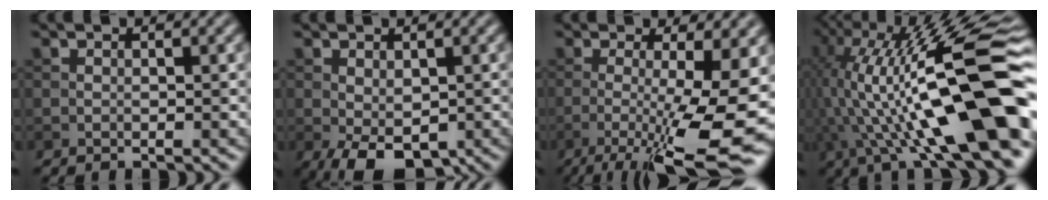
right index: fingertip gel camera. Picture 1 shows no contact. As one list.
[{"total": 4.9, "force": [-1.7, 2.6, 3.7], "torque": [-0.071, -0.011, -0.023]}, {"total": 12.1, "force": [-3.3, 2.6, 11.3], "torque": [-0.169, -0.014, -0.044]}, {"total": 17.3, "force": [0.0, 5.6, 16.3], "torque": [-0.292, 0.025, 0.014]}]